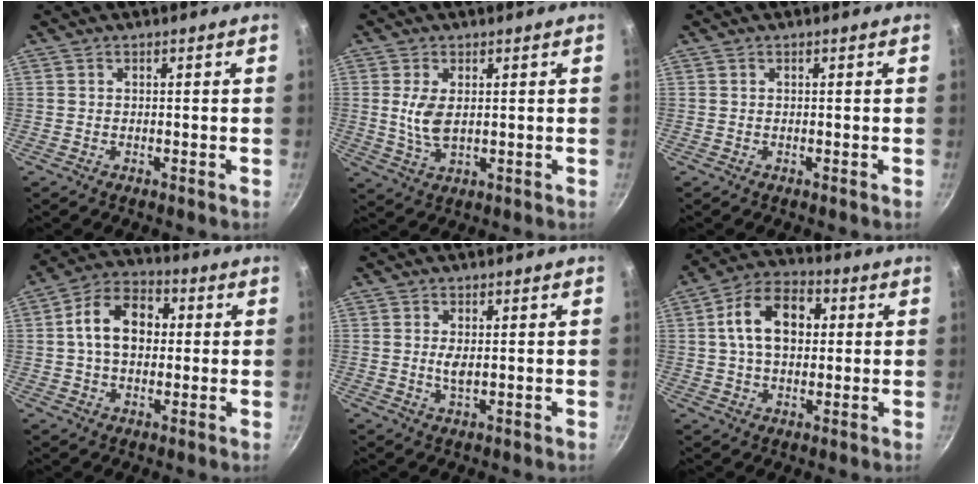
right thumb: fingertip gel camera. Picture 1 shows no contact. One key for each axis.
{"total": 5.5, "fx": 0.8, "fy": 2.9, "fz": 4.6, "tx": -0.090, "ty": -0.010, "tz": 0.019}
{"total": 0.0}
{"total": 11.9, "fx": 1.2, "fy": 8.4, "fz": 8.3, "tx": -0.106, "ty": 0.025, "tz": 0.003}
{"total": 2.2, "fx": 0.3, "fy": 0.9, "fz": 2.0, "tx": -0.041, "ty": -0.004, "tz": 0.008}
{"total": 12.8, "fx": 2.2, "fy": 8.6, "fz": 9.2, "tx": -0.126, "ty": 0.020, "tz": 0.022}